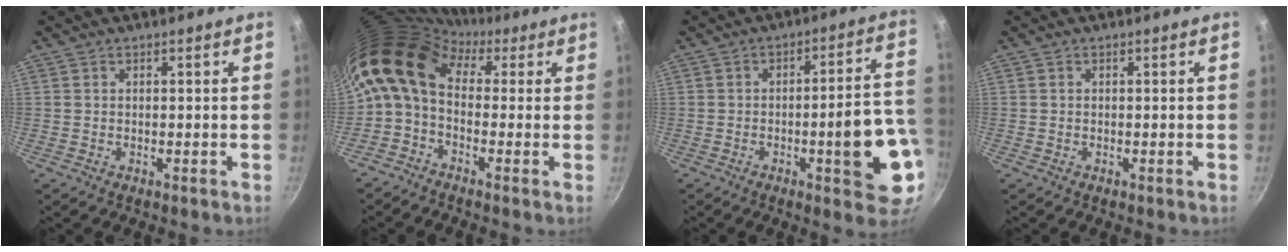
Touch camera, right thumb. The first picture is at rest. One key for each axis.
{"total": 14.1, "fx": 2.4, "fy": 9.7, "fz": 9.9, "tx": -0.189, "ty": 0.029, "tz": 0.014}
{"total": 14.1, "fx": -3.4, "fy": 3.7, "fz": 13.2, "tx": -0.151, "ty": 0.022, "tz": -0.043}
{"total": 0.0}